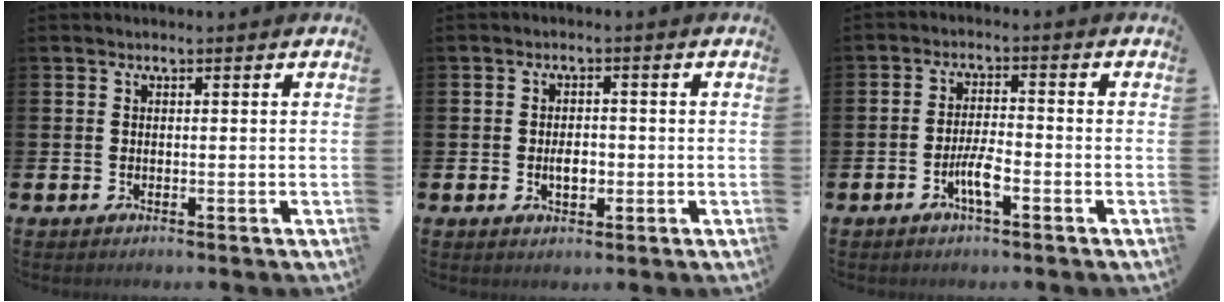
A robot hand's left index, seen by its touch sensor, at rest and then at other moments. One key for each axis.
{"total": 2.5, "fx": -0.6, "fy": 1.5, "fz": 1.9, "tx": -0.021, "ty": -0.005, "tz": -0.015}
{"total": 3.9, "fx": -1.8, "fy": 0.8, "fz": 3.4, "tx": -0.073, "ty": 0.005, "tz": -0.034}